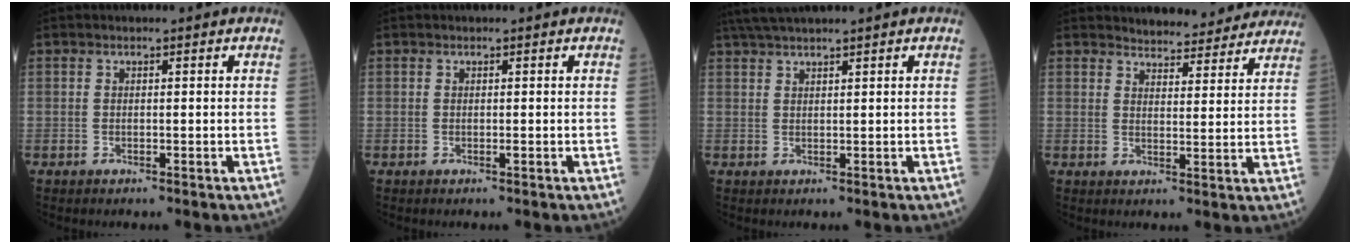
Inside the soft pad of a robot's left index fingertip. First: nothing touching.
{"total": 0.0}
{"total": 4.4, "force": [3.8, -0.8, 2.1], "torque": [-0.040, 0.025, 0.075]}
{"total": 12.2, "force": [11.7, 2.7, 2.1], "torque": [-0.004, -0.001, 0.125]}